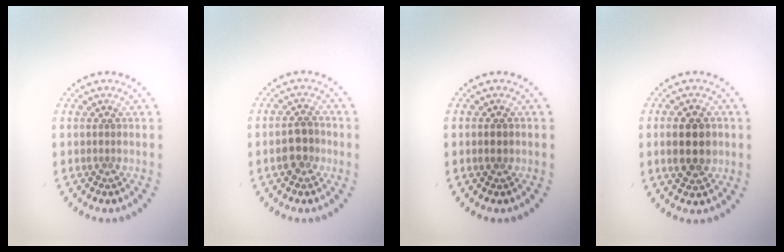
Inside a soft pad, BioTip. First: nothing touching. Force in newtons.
{"total": 2.7, "press": 2.6, "slide": 0.7}
{"total": 0.7, "press": 0.7, "slide": 0.1}
{"total": 4.3, "press": 4.3, "slide": 0.2}